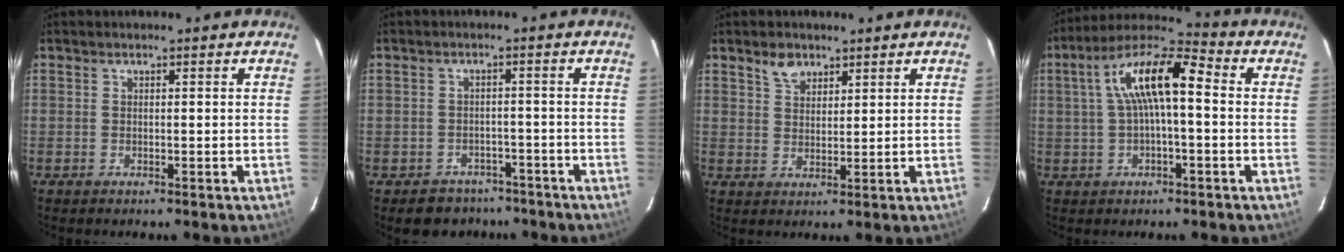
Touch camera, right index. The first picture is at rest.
{"total": 6.5, "force": [-4.9, 4.3, 0.4], "torque": [-0.017, 0.032, -0.061]}
{"total": 3.9, "force": [2.7, 2.4, 1.5], "torque": [-0.021, 0.009, 0.051]}
{"total": 12.2, "force": [1.2, 3.8, 11.5], "torque": [-0.215, 0.029, 0.015]}